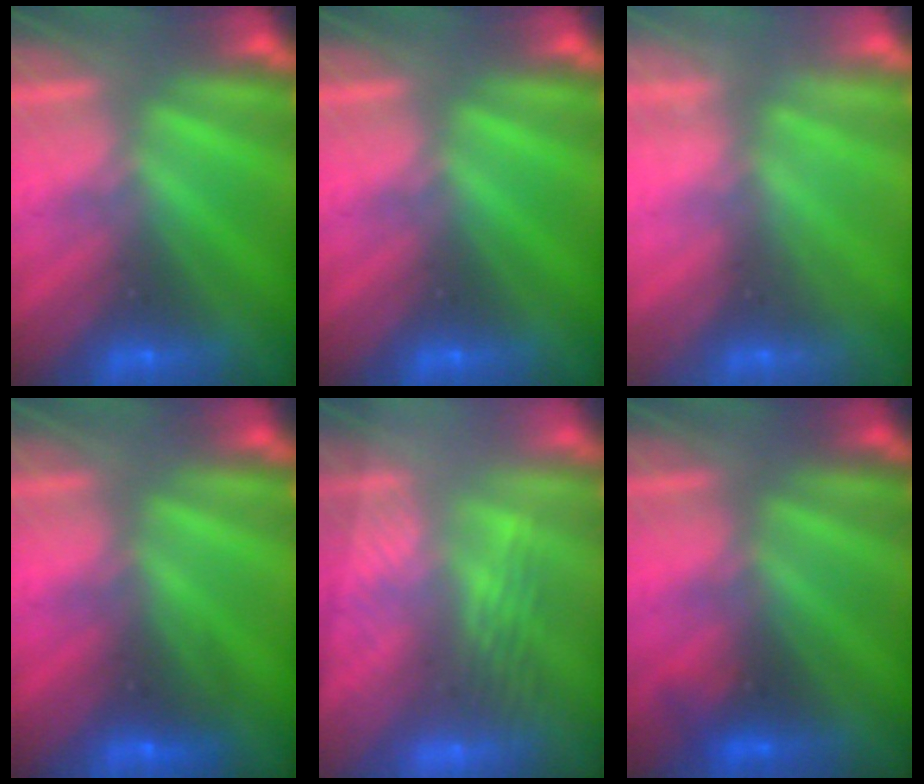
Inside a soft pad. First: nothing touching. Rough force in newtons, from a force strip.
{"total": 0.0}
{"total": 2.2}
{"total": 2.6}
{"total": 2.9}
{"total": 1.9}